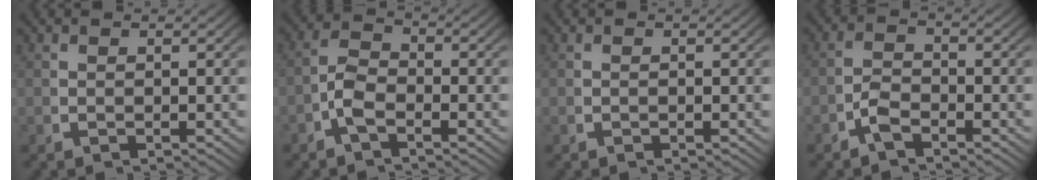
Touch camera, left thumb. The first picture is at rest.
{"total": 3.5, "force": [-1.1, 2.3, 2.4], "torque": [-0.047, -0.007, -0.026]}
{"total": 0.0}
{"total": 2.2, "force": [-1.5, 1.1, 1.1], "torque": [-0.022, -0.005, -0.031]}